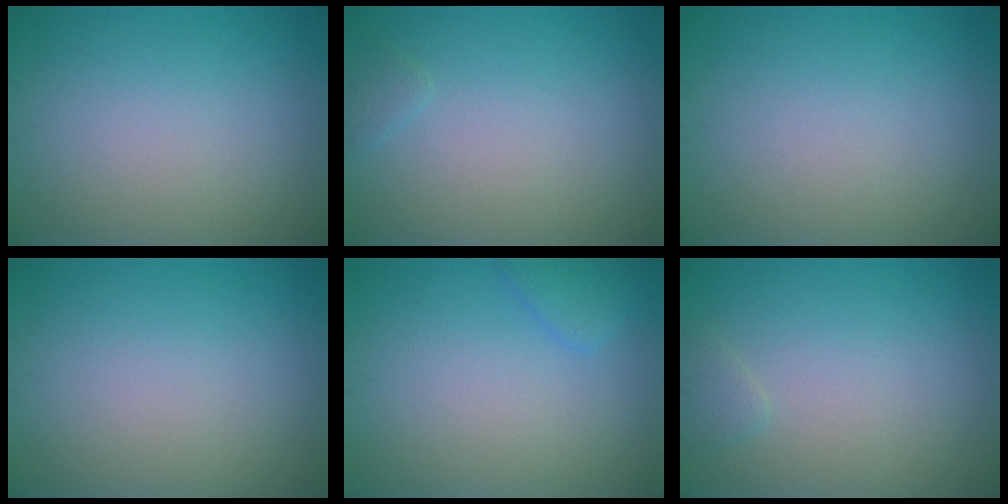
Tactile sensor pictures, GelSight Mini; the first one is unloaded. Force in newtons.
{"total": 0.6, "press": 0.6, "slide": 0.1}
{"total": 0.0}
{"total": 0.0}
{"total": 1.6, "press": 1.6, "slide": 0.2}
{"total": 0.9, "press": 0.9, "slide": 0.1}